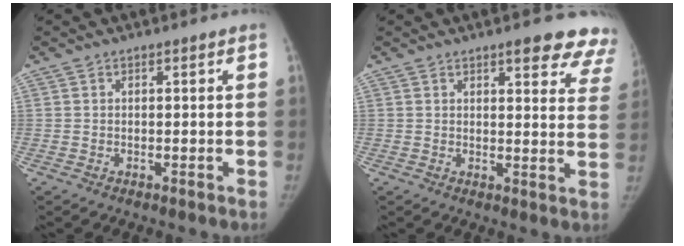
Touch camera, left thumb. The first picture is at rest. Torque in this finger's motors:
{"motor_torque": [0.50, -0.41, 0.78, -0.75, 0.12]}